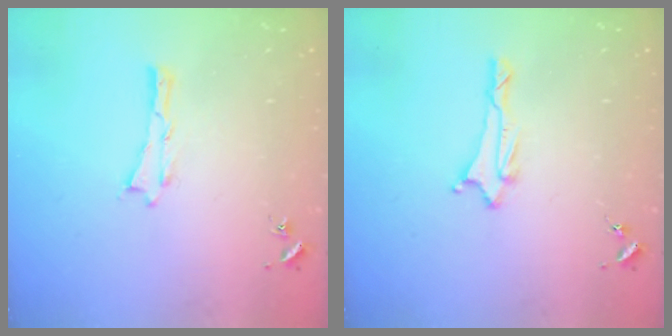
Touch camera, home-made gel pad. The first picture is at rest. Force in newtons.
{"total": 1.7, "press": 1.6, "slide": 0.5}